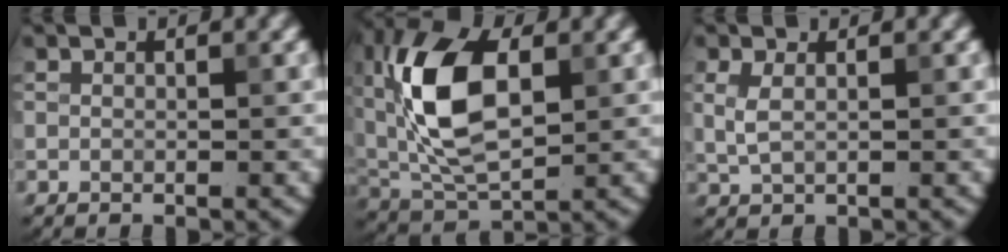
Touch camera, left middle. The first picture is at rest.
{"total": 10.8, "force": [1.7, 5.9, 8.9], "torque": [-0.188, 0.013, 0.024]}
{"total": 1.6, "force": [0.5, 0.7, 1.4], "torque": [-0.034, -0.001, 0.011]}